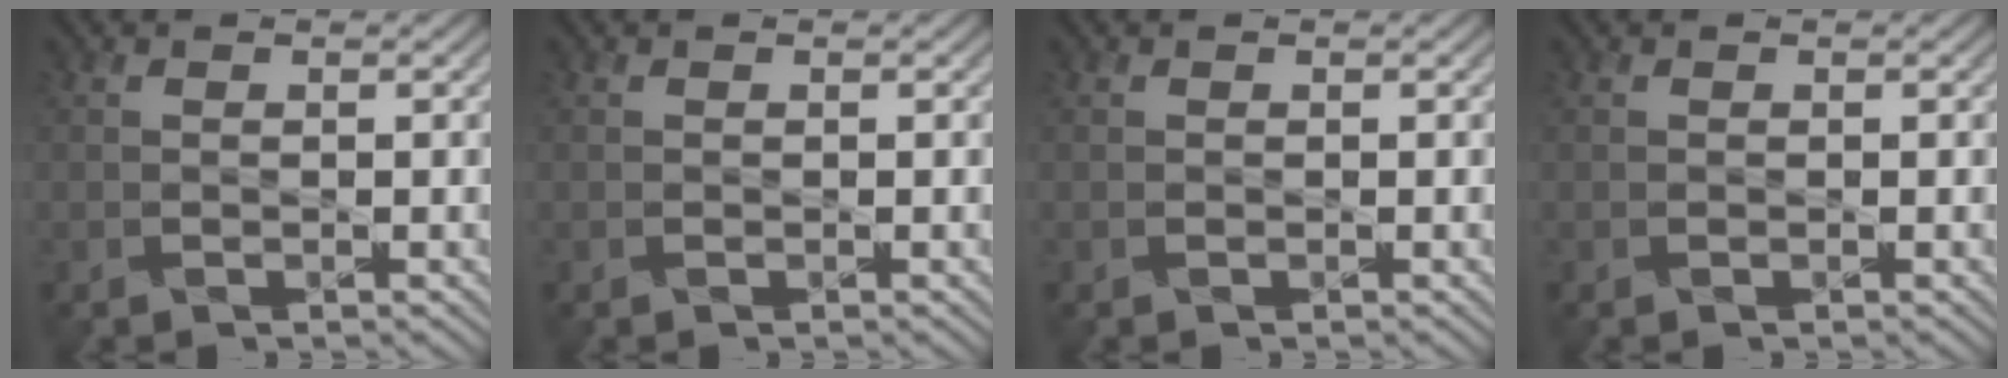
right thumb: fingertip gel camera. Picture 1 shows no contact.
{"total": 0.0}
{"total": 0.0}
{"total": 0.0}